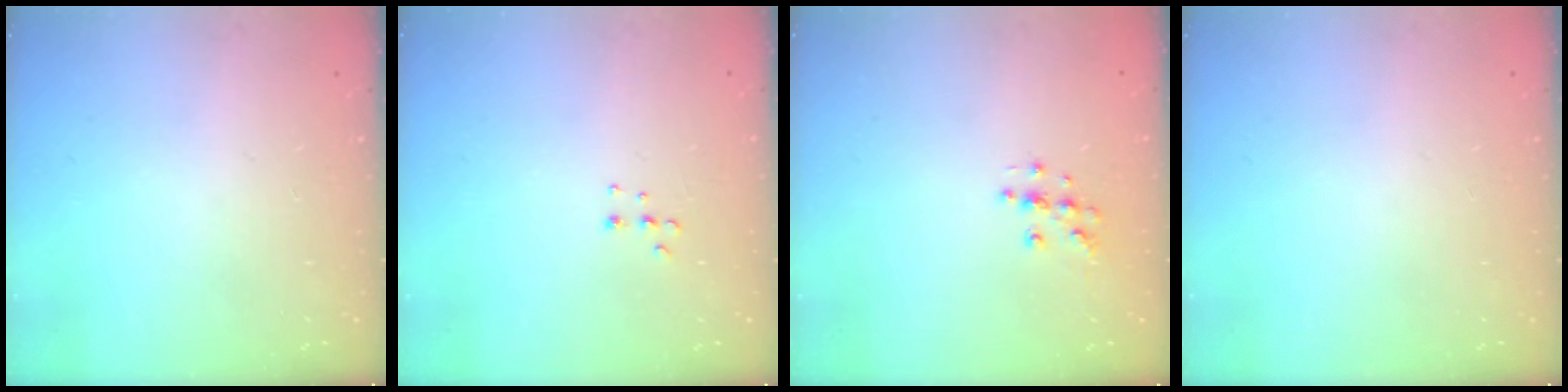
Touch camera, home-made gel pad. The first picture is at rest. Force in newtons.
{"total": 5.1, "press": 5.0, "slide": 0.7}
{"total": 5.0, "press": 4.7, "slide": 1.6}
{"total": 0.0}